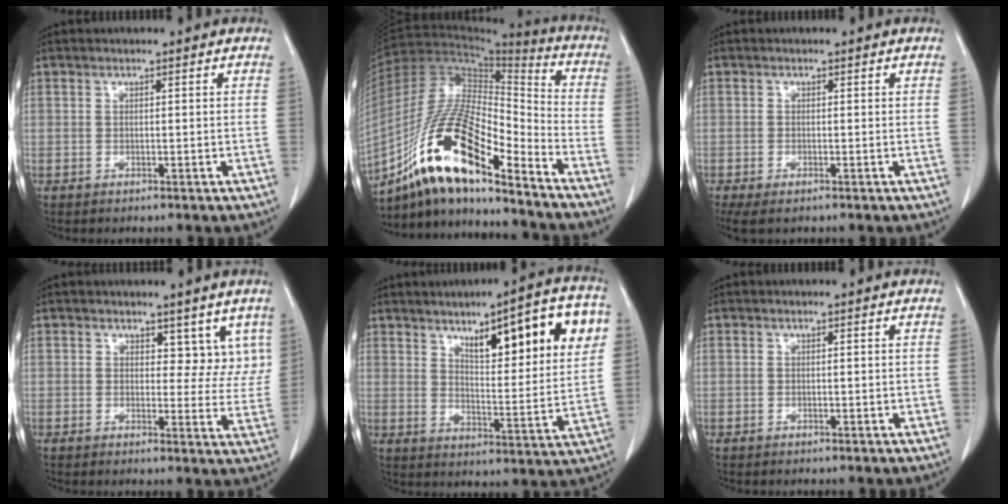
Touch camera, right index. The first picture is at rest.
{"total": 18.7, "force": [-12.3, 3.7, 13.6], "torque": [-0.263, 0.007, -0.221]}
{"total": 3.4, "force": [-2.2, 1.1, 2.4], "torque": [-0.043, -0.008, -0.034]}
{"total": 5.7, "force": [3.5, 3.4, 2.9], "torque": [-0.010, -0.005, 0.038]}
{"total": 17.3, "force": [7.5, 3.8, 15.1], "torque": [-0.198, 0.012, 0.107]}
{"total": 0.7, "force": [-0.2, 0.3, 0.7], "torque": [-0.011, 0.000, -0.002]}